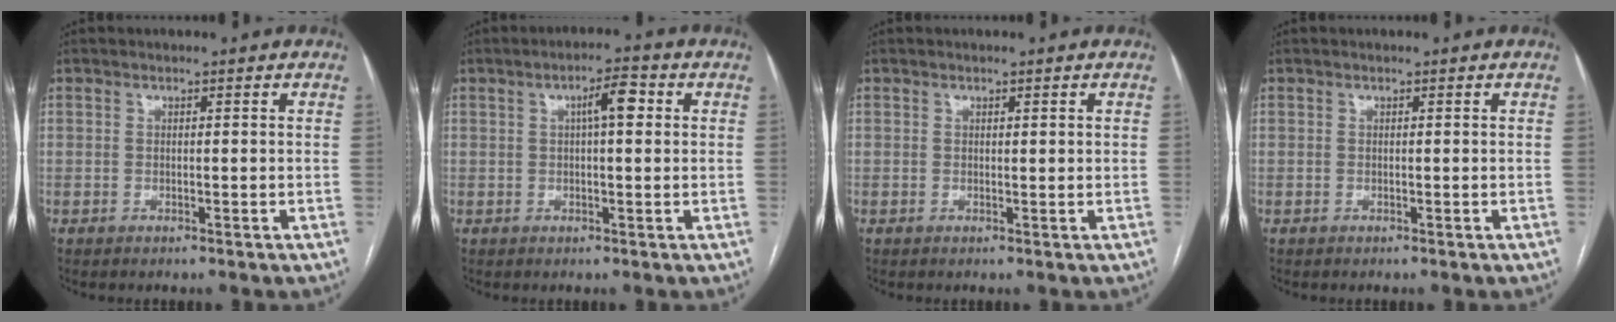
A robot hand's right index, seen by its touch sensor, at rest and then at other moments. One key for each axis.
{"total": 4.6, "fx": 1.1, "fy": 1.0, "fz": 4.3, "tx": -0.071, "ty": 0.016, "tz": 0.015}
{"total": 0.6, "fx": 0.3, "fy": 0.1, "fz": 0.6, "tx": -0.012, "ty": 0.001, "tz": 0.003}
{"total": 0.0}